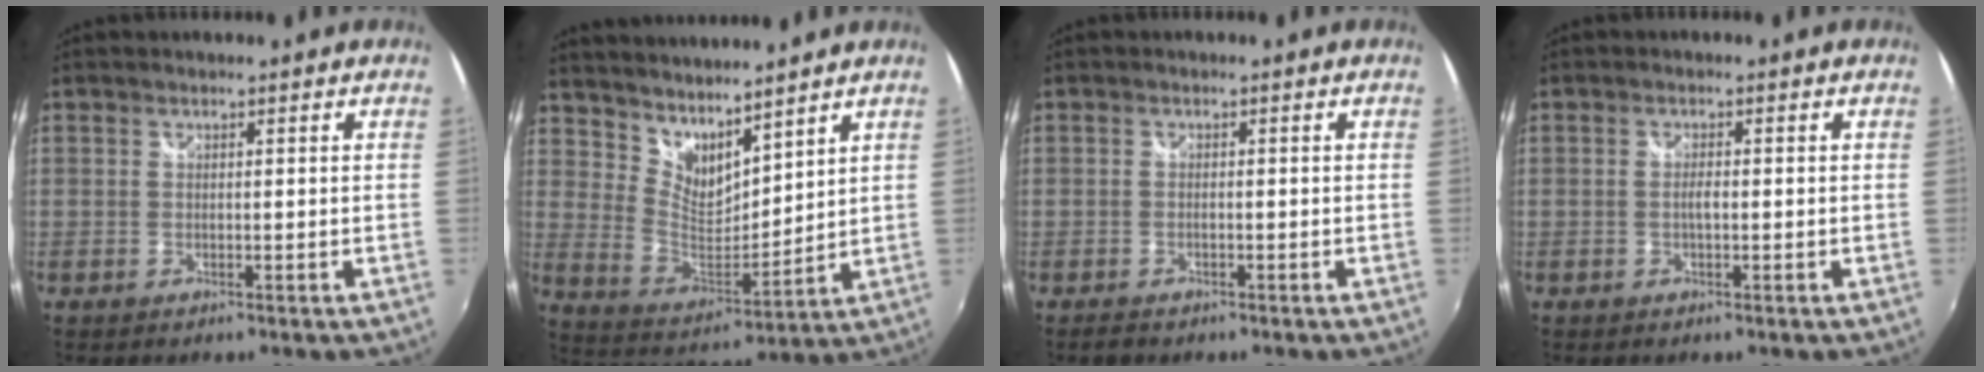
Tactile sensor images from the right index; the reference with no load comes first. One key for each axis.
{"total": 11.1, "fx": 9.2, "fy": 3.7, "fz": 5.0, "tx": -0.088, "ty": -0.004, "tz": 0.177}
{"total": 2.2, "fx": -1.6, "fy": 1.0, "fz": 1.1, "tx": -0.024, "ty": -0.006, "tz": -0.026}
{"total": 1.4, "fx": -0.3, "fy": 0.4, "fz": 1.3, "tx": -0.026, "ty": 0.000, "tz": -0.006}